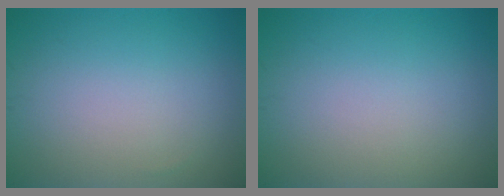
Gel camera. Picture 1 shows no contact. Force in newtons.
{"total": 0.0}